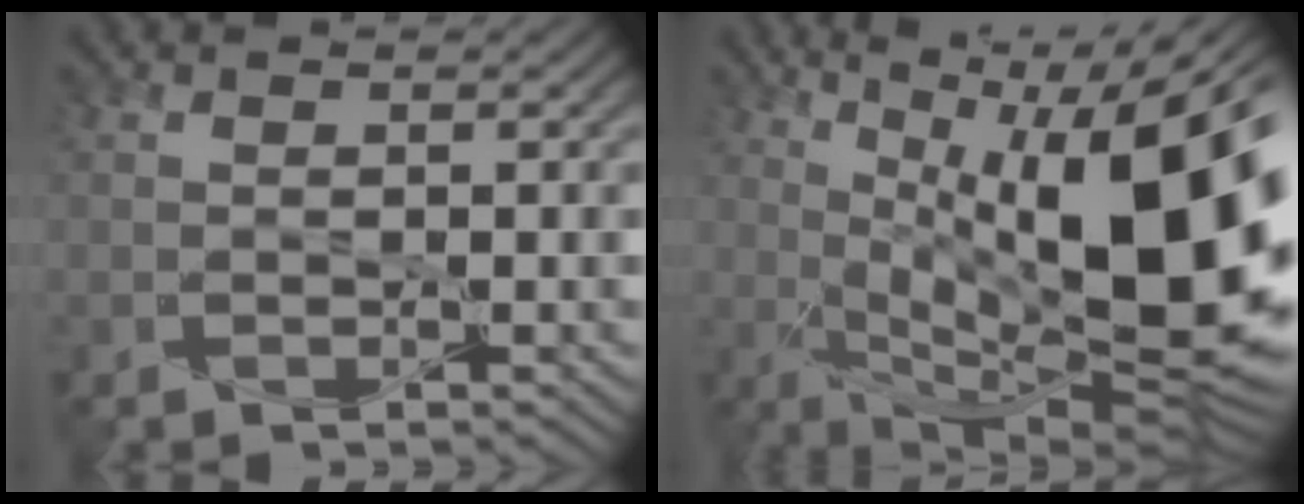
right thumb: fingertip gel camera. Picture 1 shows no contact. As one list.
[{"total": 19.4, "force": [2.6, 7.0, 18.0], "torque": [-0.263, 0.019, 0.047]}]